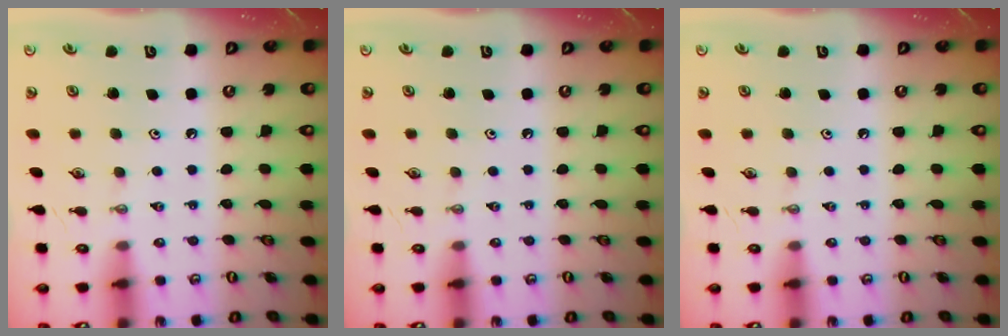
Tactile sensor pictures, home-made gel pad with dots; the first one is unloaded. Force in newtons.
{"total": 0.0}
{"total": 0.0}